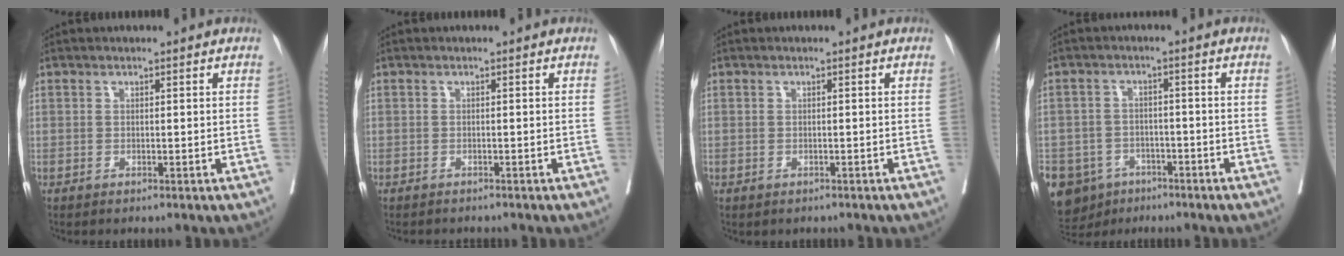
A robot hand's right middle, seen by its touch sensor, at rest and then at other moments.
{"total": 2.4, "force": [-2.3, 0.5, 0.6], "torque": [-0.012, -0.005, -0.029]}
{"total": 0.7, "force": [-0.6, 0.4, 0.1], "torque": [-0.009, -0.001, -0.008]}
{"total": 13.0, "force": [-7.6, 9.8, 3.8], "torque": [-0.109, 0.003, -0.107]}